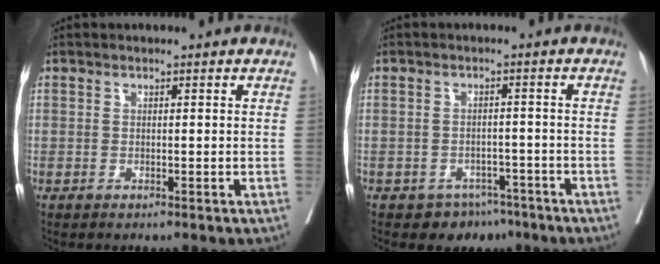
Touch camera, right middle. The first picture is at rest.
{"total": 4.5, "force": [-3.3, 3.0, 0.3], "torque": [0.011, 0.012, -0.043]}